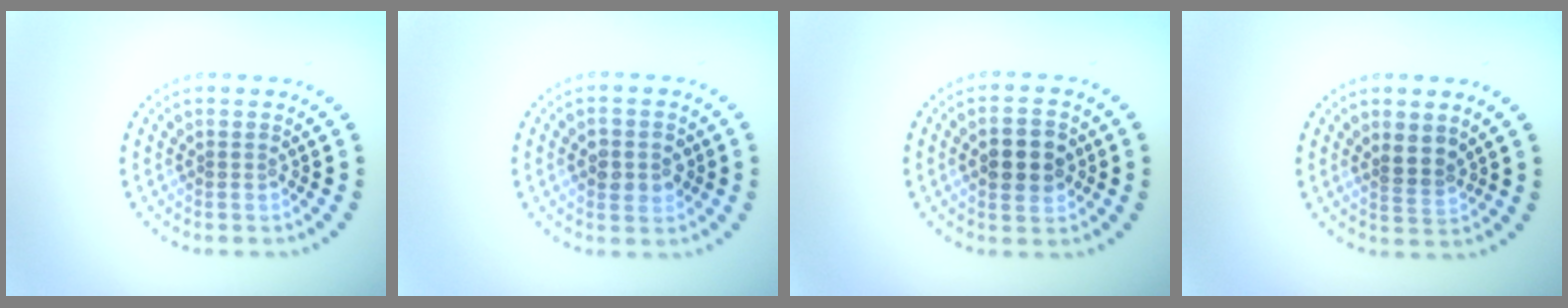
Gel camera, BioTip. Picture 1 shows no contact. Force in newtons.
{"total": 2.6, "press": 2.6, "slide": 0.2}
{"total": 4.6, "press": 4.6, "slide": 0.2}
{"total": 1.6, "press": 1.2, "slide": 1.0}